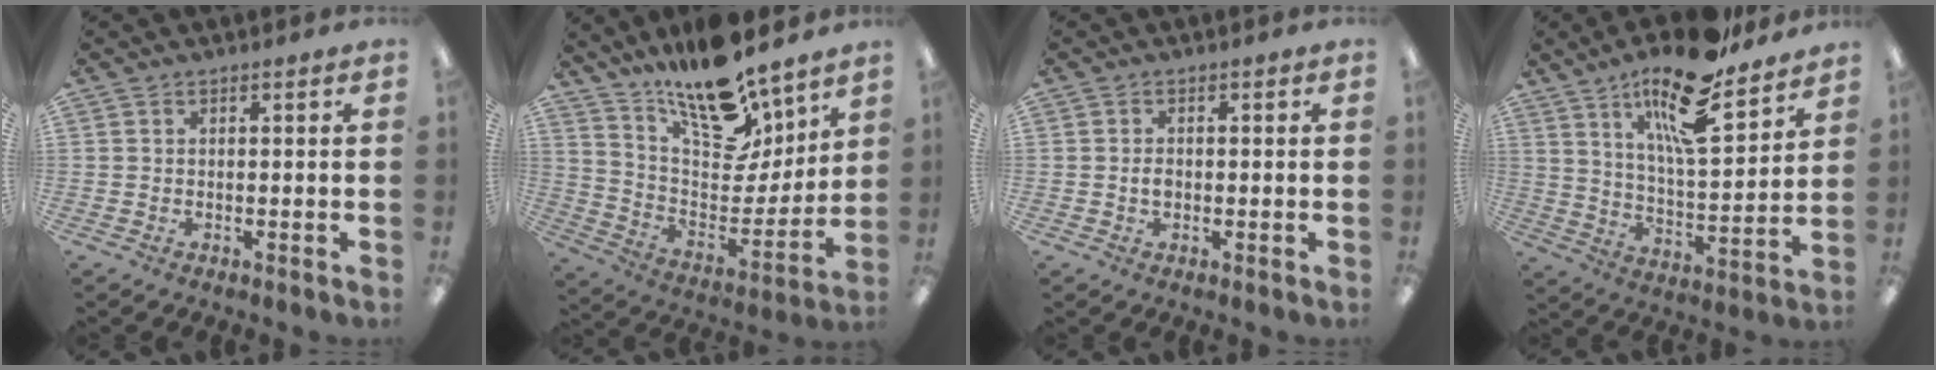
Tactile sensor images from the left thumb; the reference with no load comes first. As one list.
[{"total": 18.3, "force": [15.8, 5.3, 7.5], "torque": [-0.136, -0.128, 0.276]}, {"total": 1.8, "force": [-0.2, 1.3, 1.2], "torque": [-0.023, 0.003, -0.005]}, {"total": 18.5, "force": [13.0, 5.3, 12.1], "torque": [-0.207, -0.073, 0.214]}]